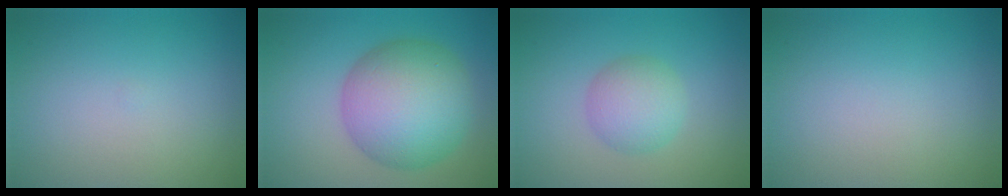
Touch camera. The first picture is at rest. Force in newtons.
{"total": 10.0, "press": 10.0, "slide": 0.2}
{"total": 3.3, "press": 3.3, "slide": 0.1}
{"total": 0.0}